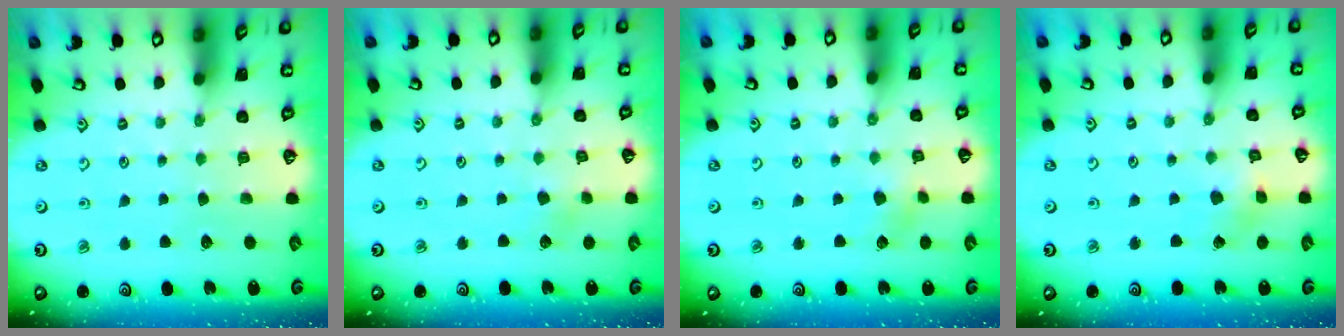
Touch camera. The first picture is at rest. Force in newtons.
{"total": 3.3, "press": 3.3, "slide": 0.4}
{"total": 1.8, "press": 1.8, "slide": 0.3}
{"total": 2.3, "press": 2.3, "slide": 0.4}